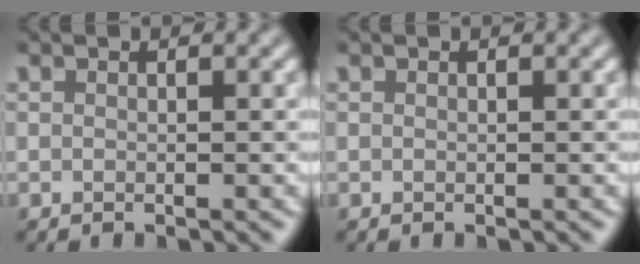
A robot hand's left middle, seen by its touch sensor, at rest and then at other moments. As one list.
[{"total": 0.0}]